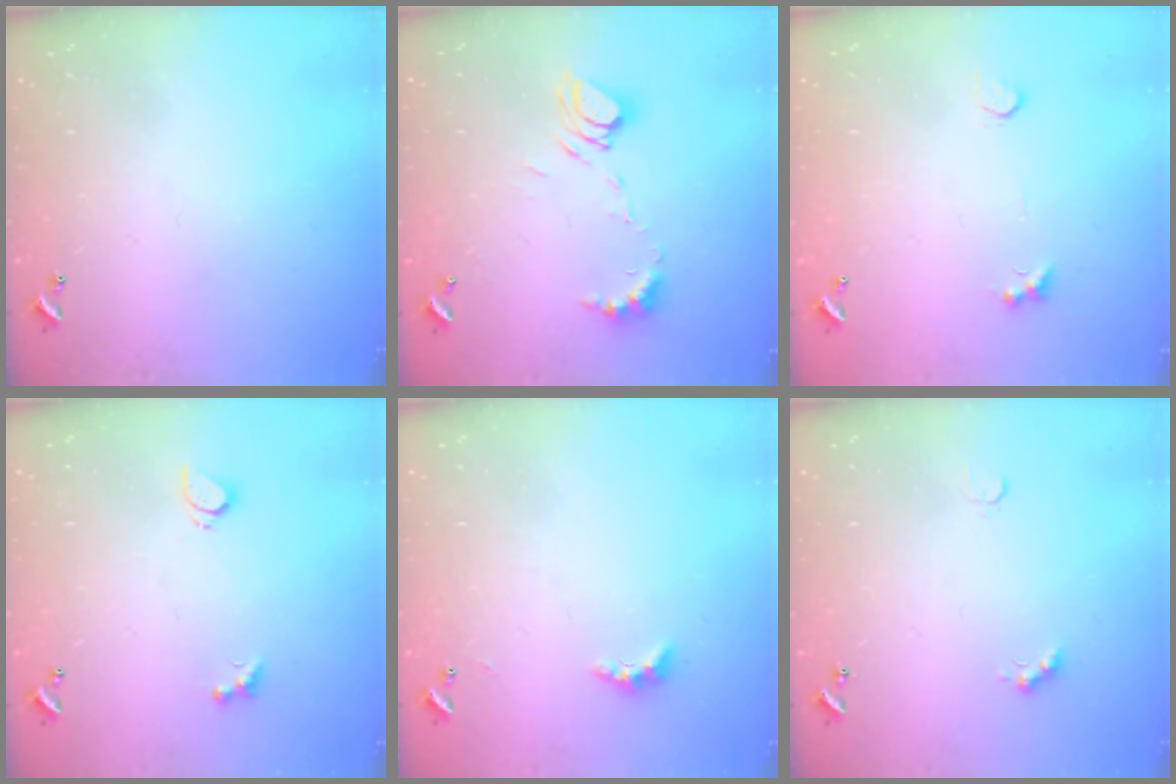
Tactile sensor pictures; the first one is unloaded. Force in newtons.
{"total": 8.6, "press": 8.5, "slide": 1.1}
{"total": 1.4, "press": 1.1, "slide": 0.9}
{"total": 2.2, "press": 2.1, "slide": 0.6}
{"total": 3.9, "press": 3.8, "slide": 0.7}
{"total": 2.4, "press": 2.3, "slide": 0.5}